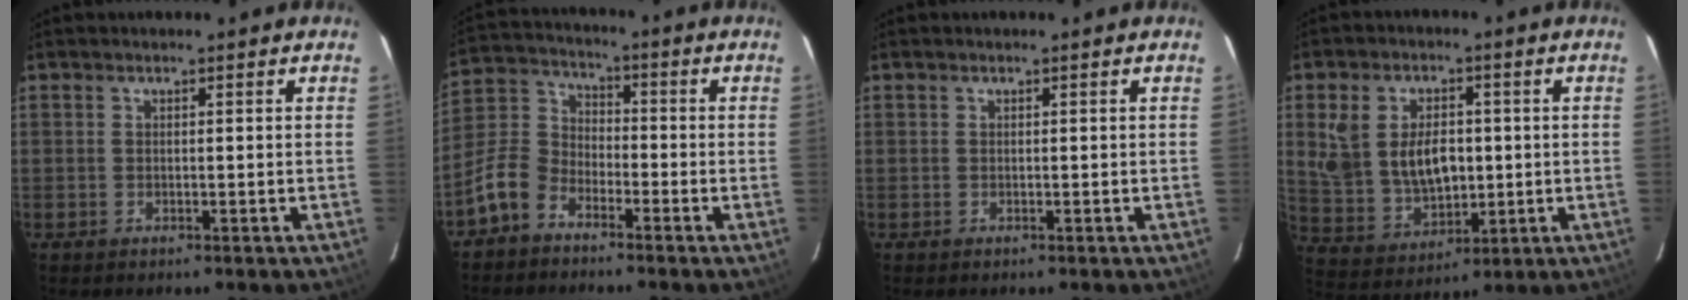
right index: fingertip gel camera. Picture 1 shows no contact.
{"total": 9.1, "force": [-6.1, 5.7, 3.6], "torque": [-0.090, 0.029, -0.131]}
{"total": 0.0}
{"total": 12.7, "force": [1.3, 8.6, 9.3], "torque": [-0.193, 0.006, 0.046]}